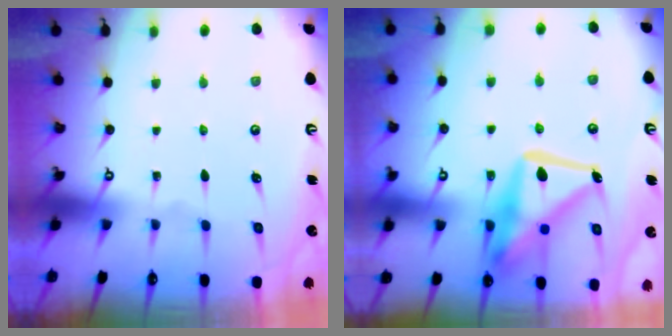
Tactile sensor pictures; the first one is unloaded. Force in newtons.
{"total": 18.9, "press": 18.8, "slide": 2.0}